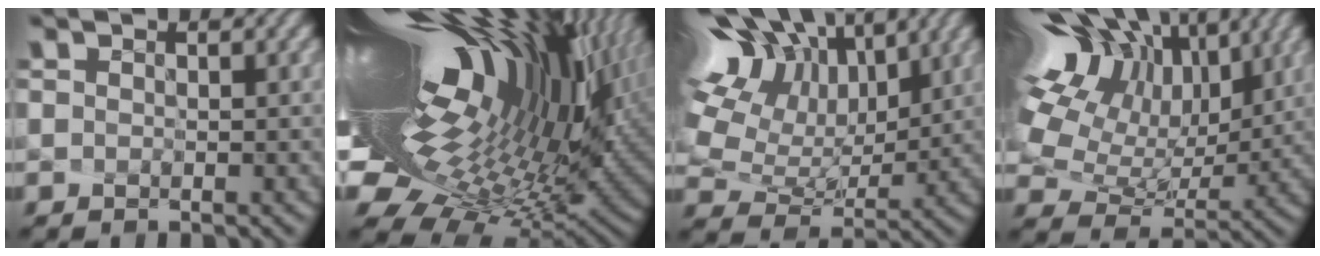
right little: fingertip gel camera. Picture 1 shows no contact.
{"total": 18.6, "force": [5.2, 7.5, 16.3], "torque": [-0.294, -0.001, 0.097]}
{"total": 12.3, "force": [6.1, 7.2, 7.9], "torque": [-0.182, 0.024, 0.121]}
{"total": 16.7, "force": [7.3, 9.9, 11.3], "torque": [-0.243, 0.021, 0.146]}